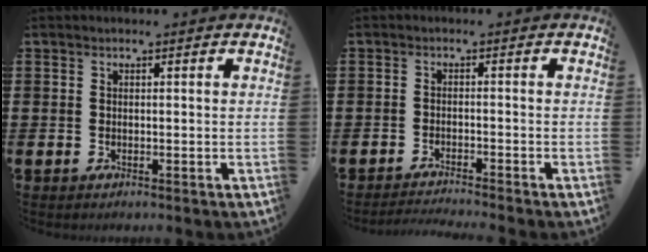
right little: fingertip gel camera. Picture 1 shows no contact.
{"total": 1.6, "force": [-1.5, -0.2, 0.2], "torque": [-0.004, 0.001, -0.030]}